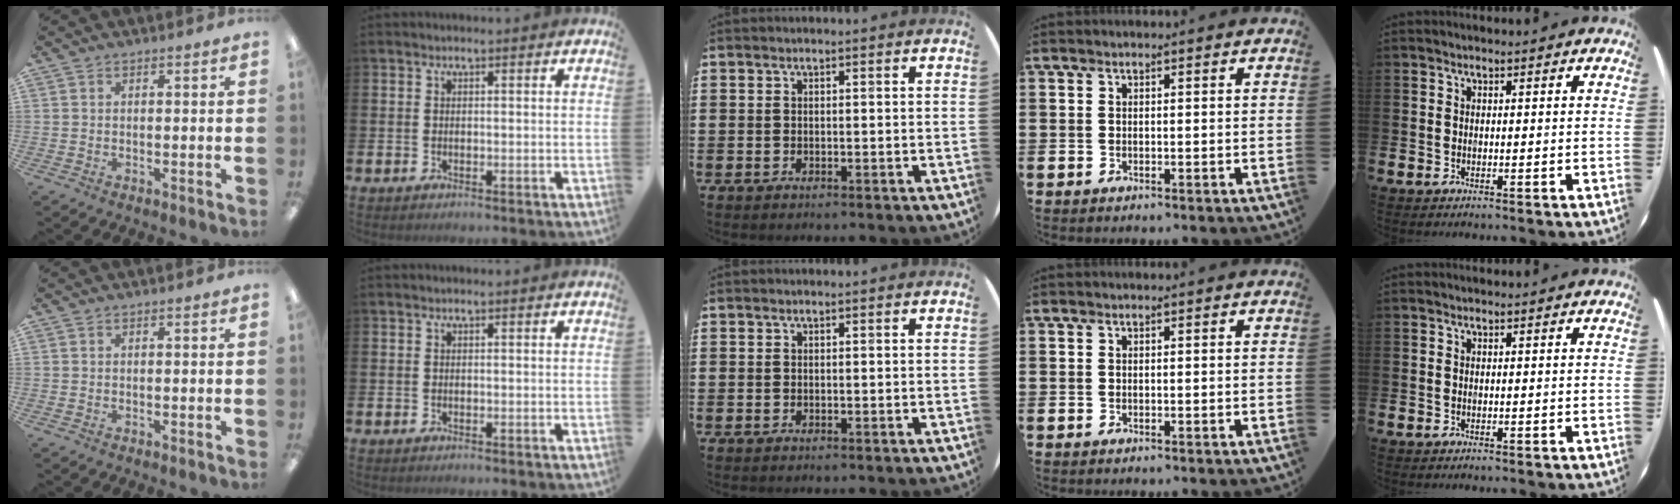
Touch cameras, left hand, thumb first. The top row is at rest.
{}